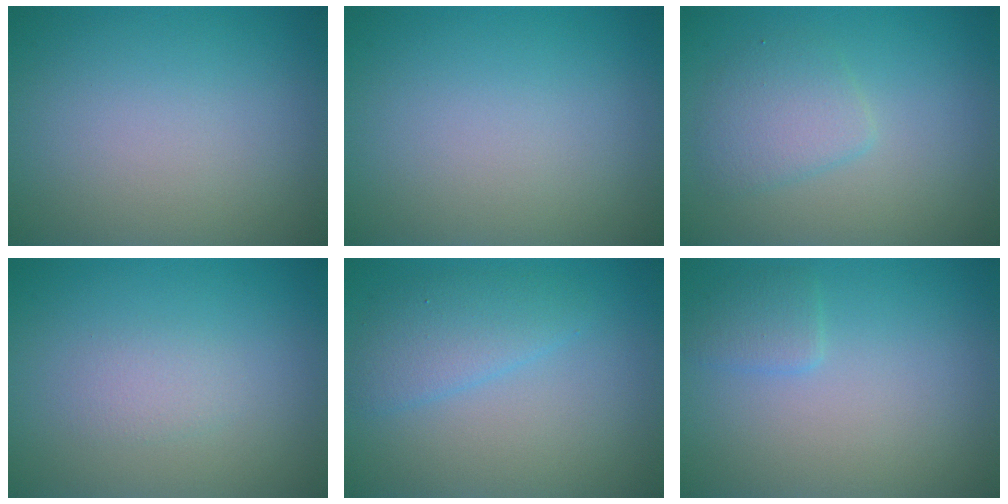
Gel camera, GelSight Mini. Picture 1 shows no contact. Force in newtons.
{"total": 0.0}
{"total": 2.7, "press": 2.7, "slide": 0.2}
{"total": 1.1, "press": 1.1, "slide": 0.1}
{"total": 2.8, "press": 2.8, "slide": 0.2}
{"total": 1.4, "press": 1.4, "slide": 0.0}